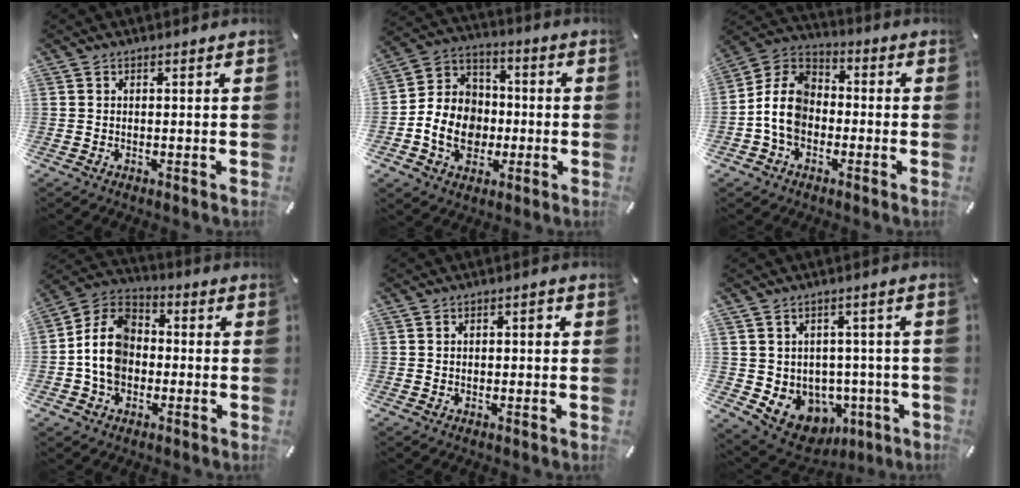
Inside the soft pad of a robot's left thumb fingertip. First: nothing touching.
{"total": 12.4, "force": [-3.5, 10.5, 5.5], "torque": [-0.115, 0.023, -0.058]}
{"total": 9.8, "force": [-2.9, 7.7, 5.3], "torque": [-0.143, 0.016, -0.062]}
{"total": 11.1, "force": [-2.3, 9.1, 6.0], "torque": [-0.152, 0.023, -0.047]}
{"total": 2.2, "force": [0.1, 1.3, 1.7], "torque": [-0.028, 0.005, -0.003]}
{"total": 7.3, "force": [-1.7, 6.8, 1.9], "torque": [-0.031, -0.017, -0.017]}